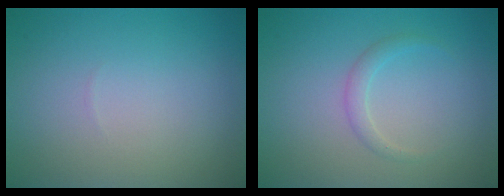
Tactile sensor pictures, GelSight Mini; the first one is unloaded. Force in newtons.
{"total": 1.2, "press": 1.2, "slide": 0.0}